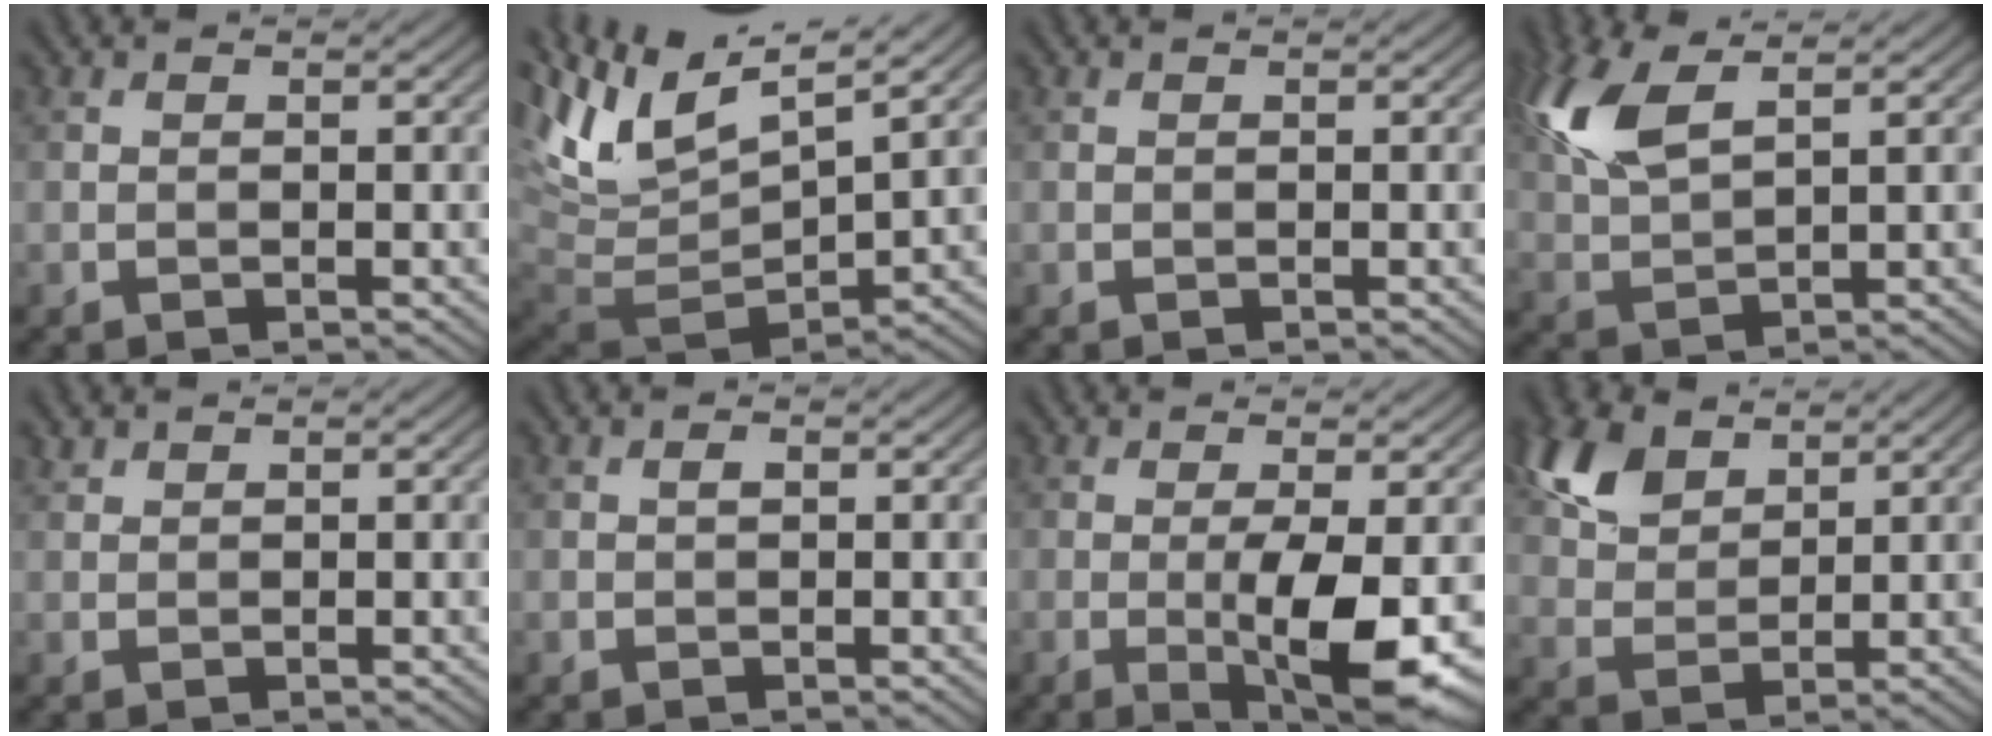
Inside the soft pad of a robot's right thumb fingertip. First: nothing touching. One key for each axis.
{"total": 12.2, "fx": 5.9, "fy": 4.7, "fz": 9.6, "tx": -0.230, "ty": 0.013, "tz": 0.116}
{"total": 0.0}
{"total": 8.7, "fx": 4.2, "fy": 3.2, "fz": 6.9, "tx": -0.178, "ty": 0.018, "tz": 0.086}
{"total": 1.0, "fx": 0.9, "fy": 0.4, "fz": 0.2, "tx": -0.007, "ty": 0.002, "tz": 0.022}
{"total": 0.7, "fx": 0.3, "fy": 0.3, "fz": 0.5, "tx": -0.010, "ty": 0.000, "tz": 0.004}
{"total": 7.2, "fx": -1.3, "fy": 1.3, "fz": 7.0, "tx": -0.123, "ty": -0.004, "tz": -0.020}
{"total": 7.5, "fx": 4.6, "fy": 4.2, "fz": 4.1, "tx": -0.105, "ty": 0.007, "tz": 0.096}